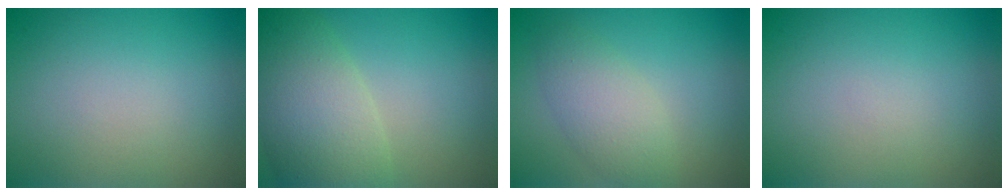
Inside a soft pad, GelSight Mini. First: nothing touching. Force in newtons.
{"total": 7.9, "press": 7.8, "slide": 0.8}
{"total": 3.3, "press": 3.3, "slide": 0.3}
{"total": 0.0}